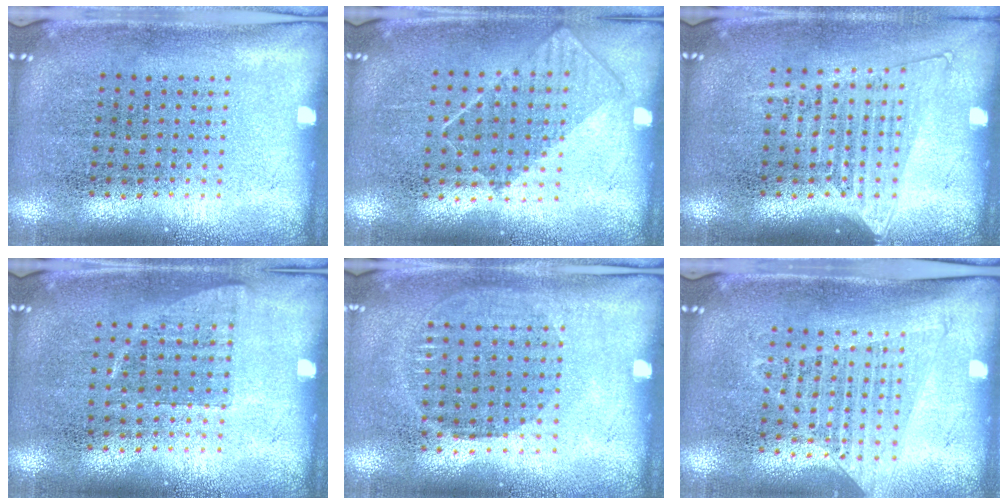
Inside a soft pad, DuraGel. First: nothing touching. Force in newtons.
{"total": 0.8, "press": 0.7, "slide": 0.5}
{"total": 1.3, "press": 1.1, "slide": 0.6}
{"total": 0.6, "press": 0.6, "slide": 0.1}
{"total": 0.9, "press": 0.8, "slide": 0.4}
{"total": 1.3, "press": 1.2, "slide": 0.4}